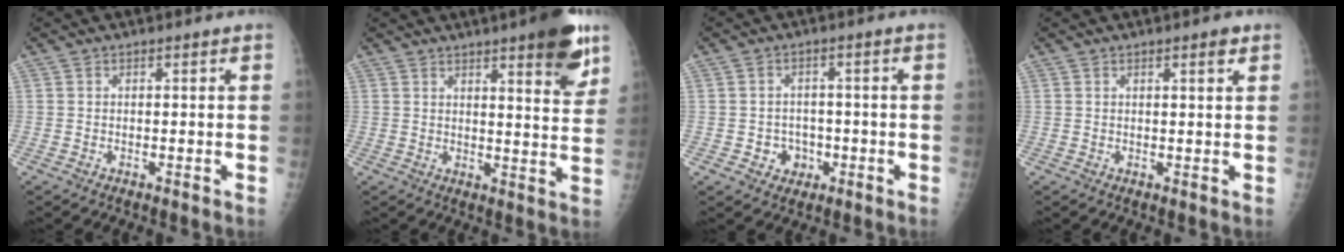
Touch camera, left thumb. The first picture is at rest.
{"total": 10.9, "force": [6.5, 2.3, 8.5], "torque": [-0.088, -0.033, 0.081]}
{"total": 4.3, "force": [-1.4, 3.8, 1.4], "torque": [0.005, 0.010, -0.018]}
{"total": 1.9, "force": [1.1, 0.3, 1.5], "torque": [-0.019, -0.005, 0.015]}